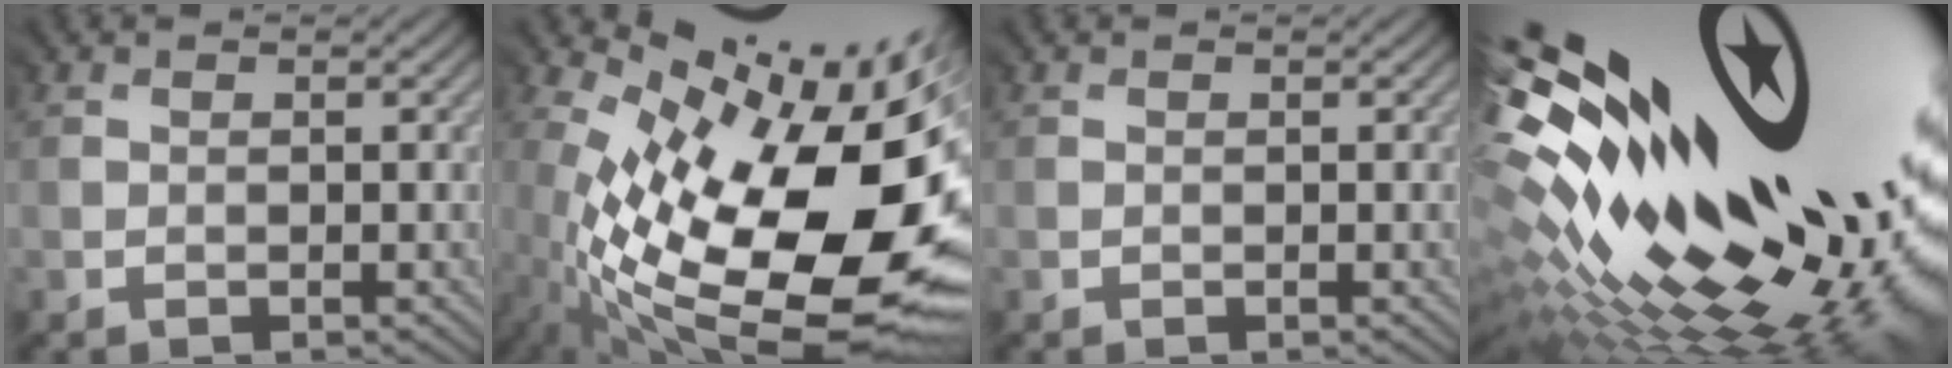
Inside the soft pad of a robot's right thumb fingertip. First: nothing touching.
{"total": 17.0, "force": [-1.3, 7.3, 15.3], "torque": [-0.274, -0.041, -0.006]}
{"total": 0.0}
{"total": 21.0, "force": [3.9, 9.8, 18.2], "torque": [-0.293, -0.027, 0.096]}